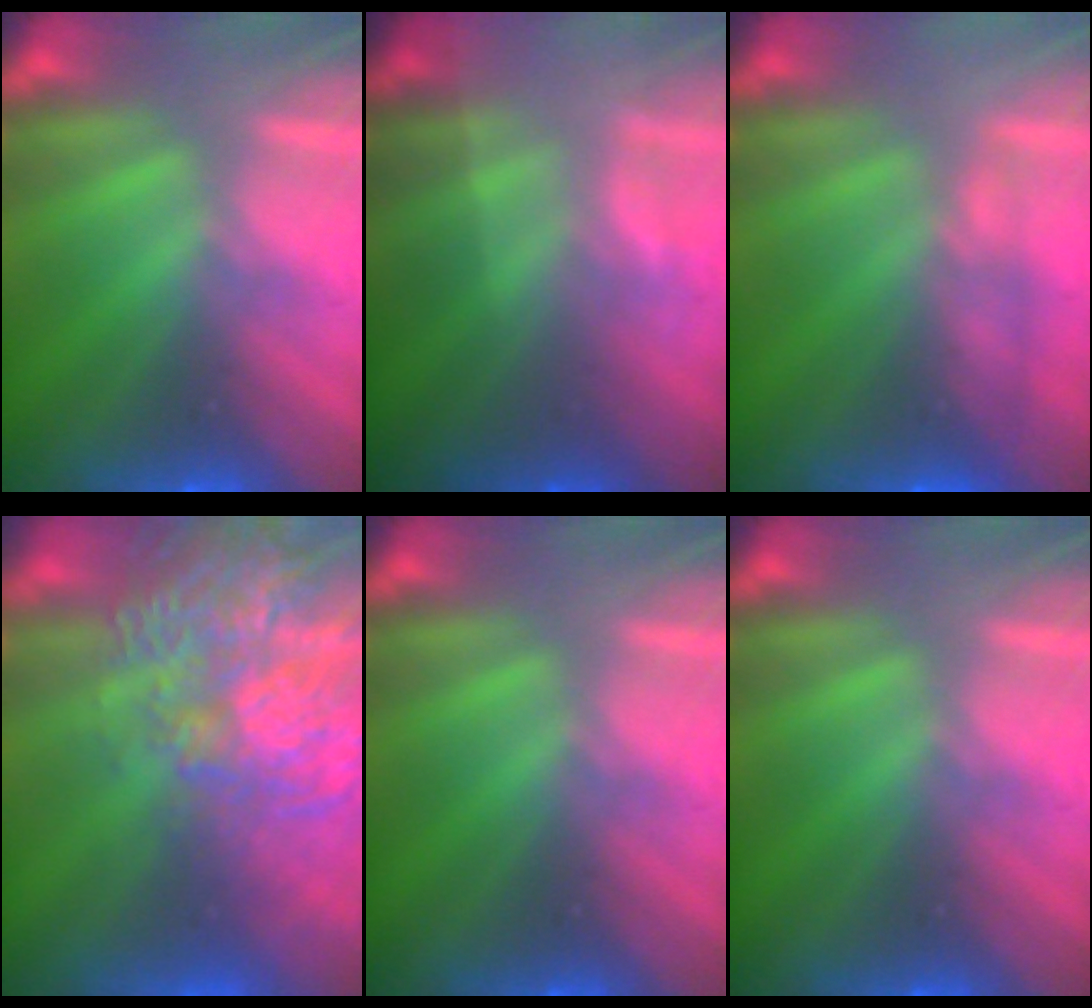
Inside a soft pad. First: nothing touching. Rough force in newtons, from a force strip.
{"total": 1.7}
{"total": 4.5}
{"total": 6.6}
{"total": 0.0}
{"total": 0.0}